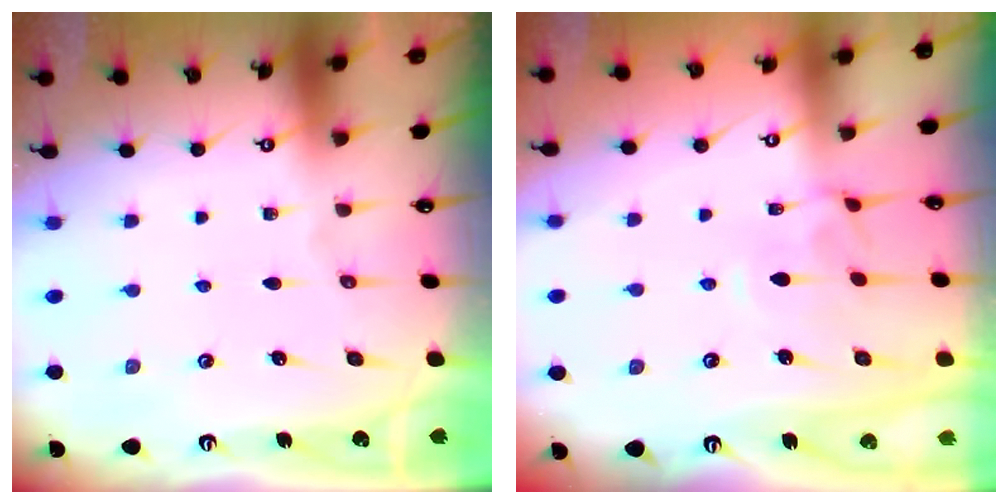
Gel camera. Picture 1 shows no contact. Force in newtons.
{"total": 2.7, "press": 2.6, "slide": 0.7}